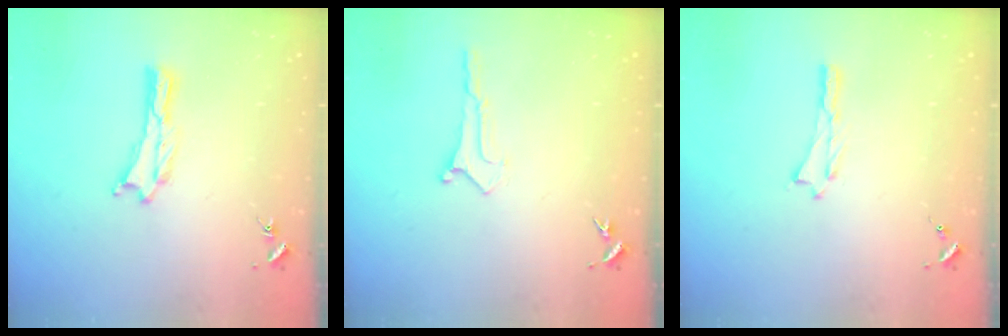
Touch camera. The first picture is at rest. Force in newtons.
{"total": 0.0}
{"total": 0.0}